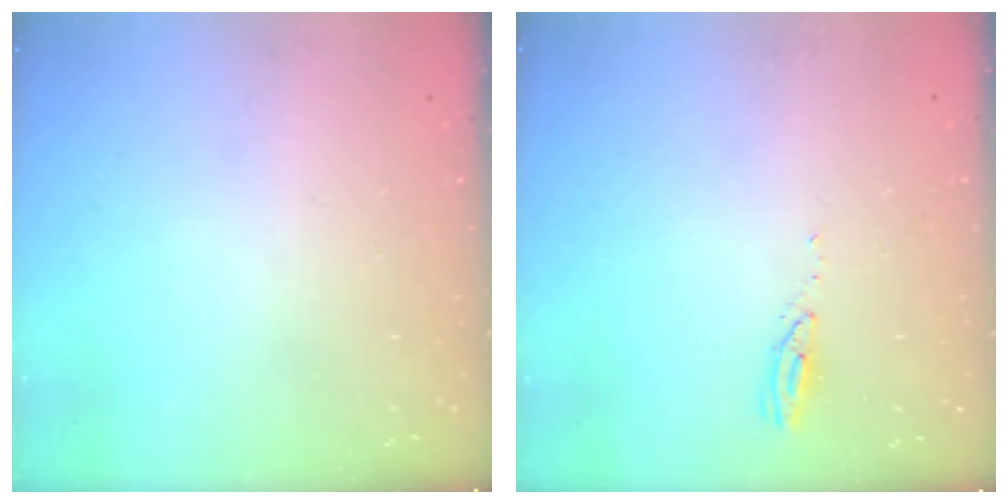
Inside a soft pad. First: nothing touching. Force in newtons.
{"total": 2.9, "press": 2.9, "slide": 0.2}